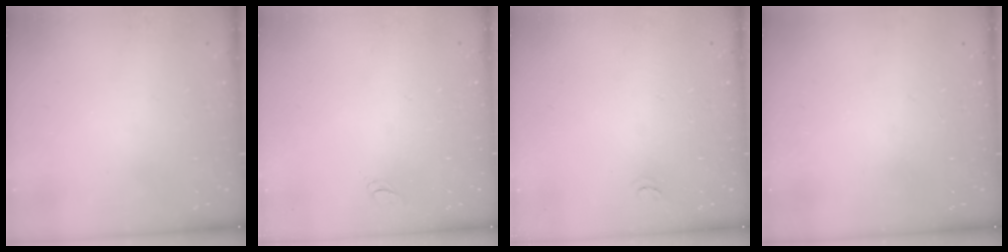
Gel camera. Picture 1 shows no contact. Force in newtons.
{"total": 3.0, "press": 3.0, "slide": 0.2}
{"total": 2.9, "press": 2.9, "slide": 0.3}
{"total": 0.0}